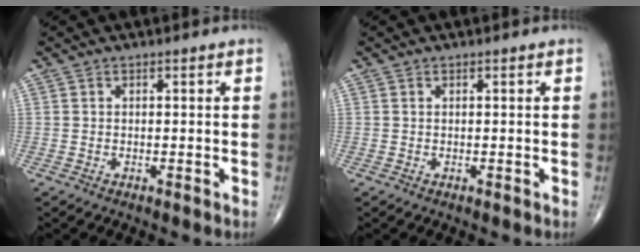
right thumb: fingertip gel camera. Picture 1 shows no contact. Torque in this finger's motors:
{"motor_torque": [0.02, -0.18, -0.22, -0.02, -0.02]}